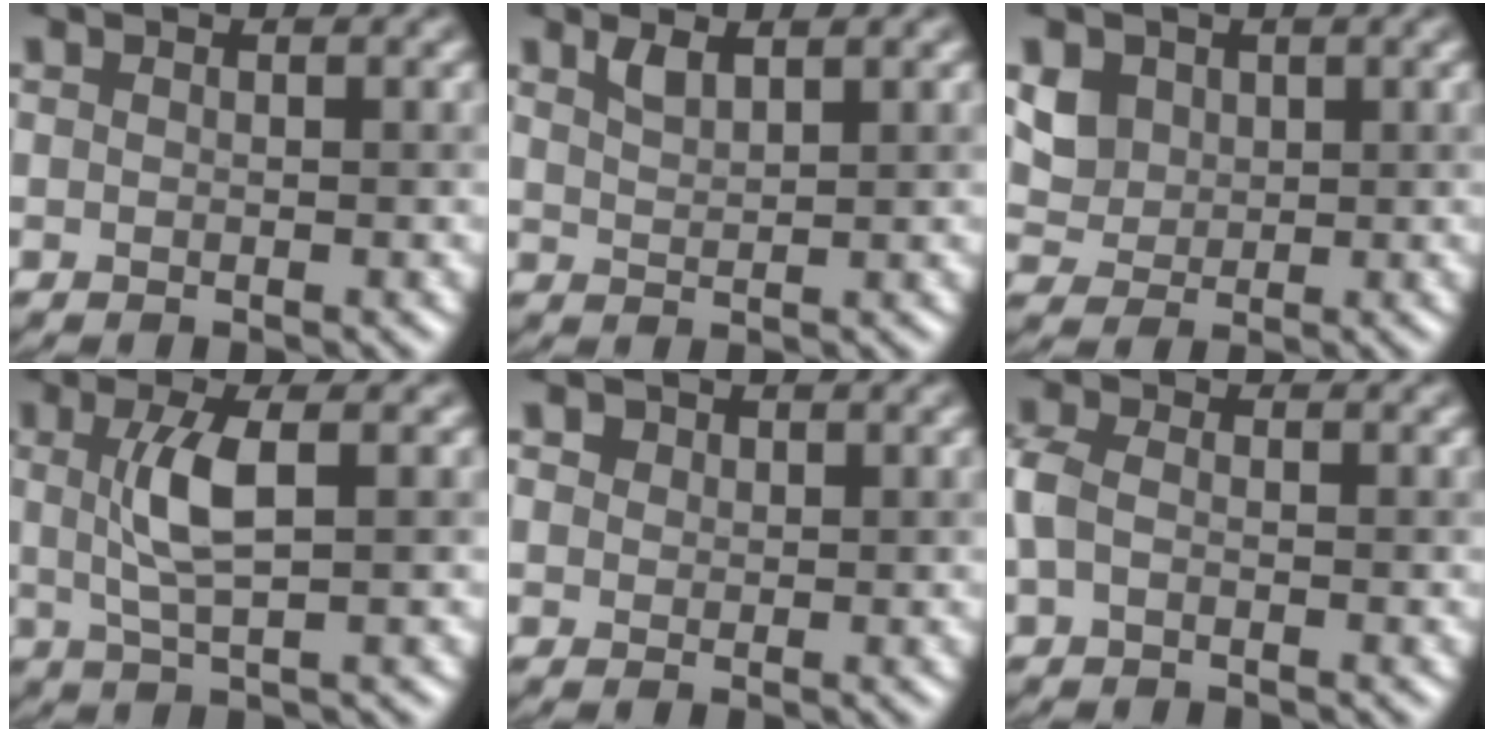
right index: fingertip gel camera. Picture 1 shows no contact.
{"total": 1.5, "force": [1.2, 0.3, 0.9], "torque": [-0.019, 0.002, 0.026]}
{"total": 3.1, "force": [1.1, 2.7, 1.1], "torque": [-0.031, -0.011, 0.038]}
{"total": 4.0, "force": [0.6, 0.8, 3.9], "torque": [-0.081, 0.003, 0.012]}
{"total": 1.6, "force": [1.0, 1.2, 0.6], "torque": [-0.010, 0.006, 0.009]}
{"total": 2.4, "force": [-0.5, 1.5, 1.8], "torque": [-0.046, 0.006, -0.016]}